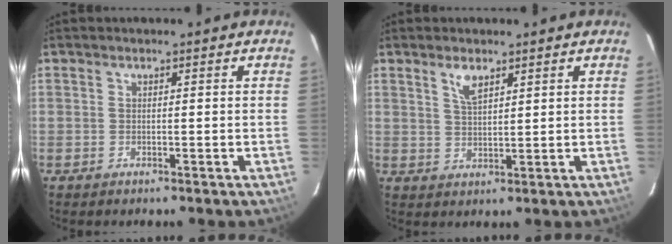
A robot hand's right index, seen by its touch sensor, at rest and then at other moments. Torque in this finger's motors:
{"motor_torque": [0.10, 0.00, 0.08, 0.04]}